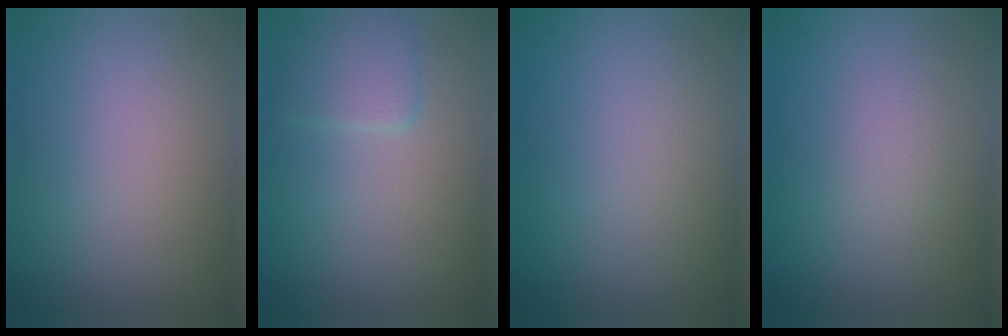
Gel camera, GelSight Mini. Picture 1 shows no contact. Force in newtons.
{"total": 2.0, "press": 2.0, "slide": 0.1}
{"total": 0.0}
{"total": 1.1, "press": 1.1, "slide": 0.1}